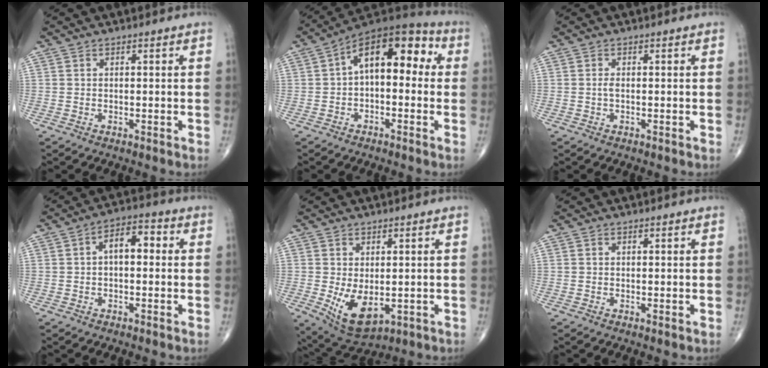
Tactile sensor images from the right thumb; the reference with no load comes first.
{"total": 14.3, "force": [1.7, 7.9, 11.8], "torque": [-0.139, 0.045, 0.010]}
{"total": 0.7, "force": [-0.1, 0.2, 0.7], "torque": [-0.017, -0.002, -0.002]}
{"total": 6.3, "force": [0.5, 3.4, 5.2], "torque": [-0.067, 0.025, -0.002]}
{"total": 8.3, "force": [-1.1, 4.6, 6.8], "torque": [-0.110, -0.016, 0.003]}
{"total": 0.0}